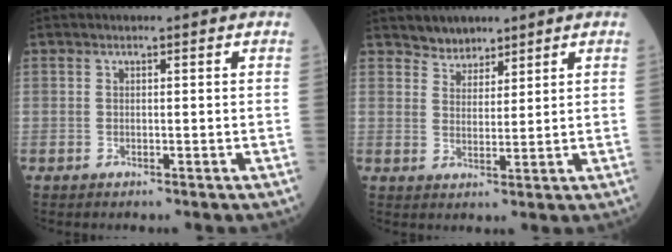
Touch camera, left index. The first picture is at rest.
{"total": 3.5, "force": [3.1, 1.7, 0.1], "torque": [0.000, 0.004, 0.053]}